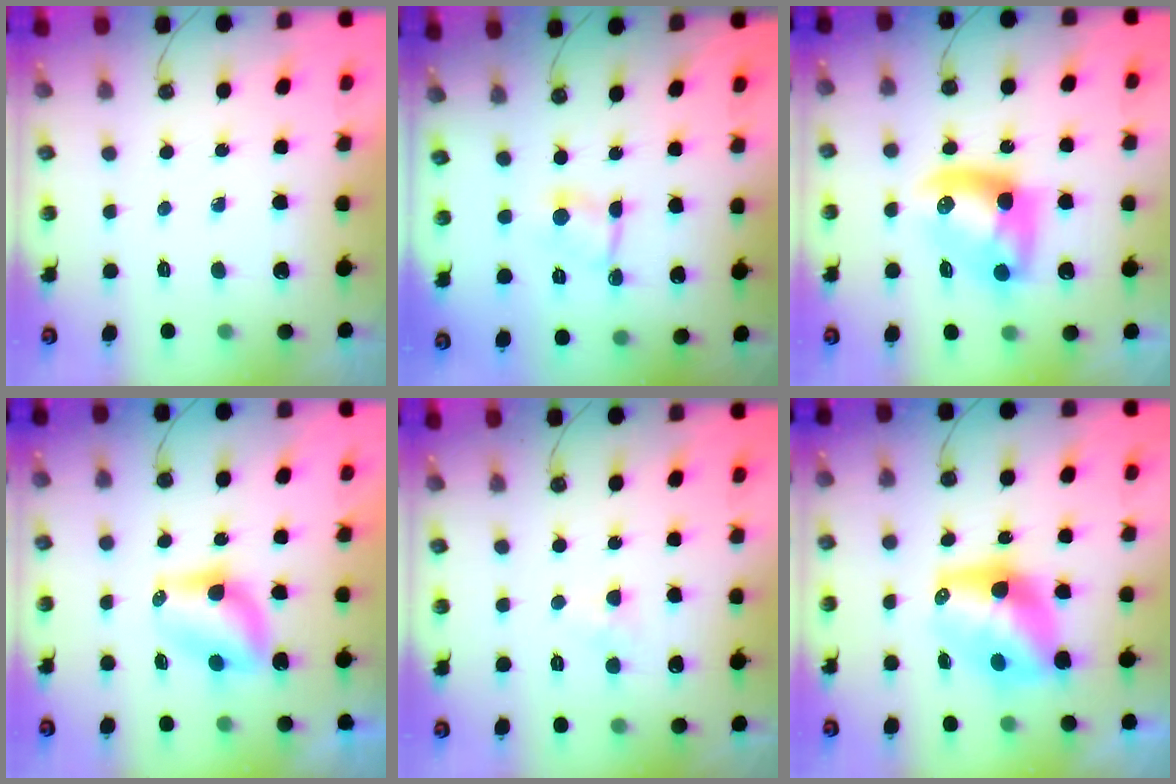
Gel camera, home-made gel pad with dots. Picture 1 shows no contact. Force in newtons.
{"total": 1.1, "press": 1.0, "slide": 0.2}
{"total": 11.9, "press": 11.9, "slide": 0.4}
{"total": 6.5, "press": 6.5, "slide": 0.4}
{"total": 2.4, "press": 2.3, "slide": 0.4}
{"total": 10.5, "press": 10.4, "slide": 0.9}